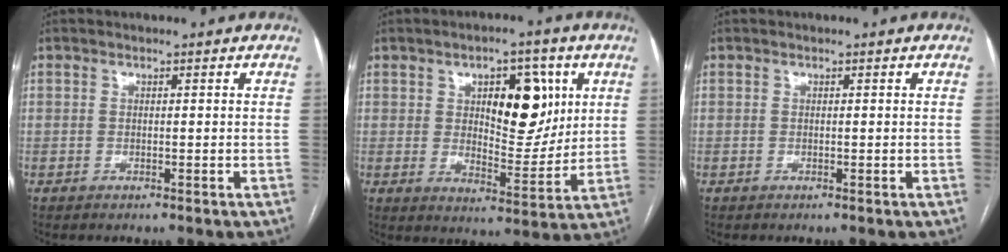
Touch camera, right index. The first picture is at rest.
{"total": 10.9, "force": [3.6, 4.8, 9.1], "torque": [-0.127, 0.008, 0.061]}
{"total": 0.0}